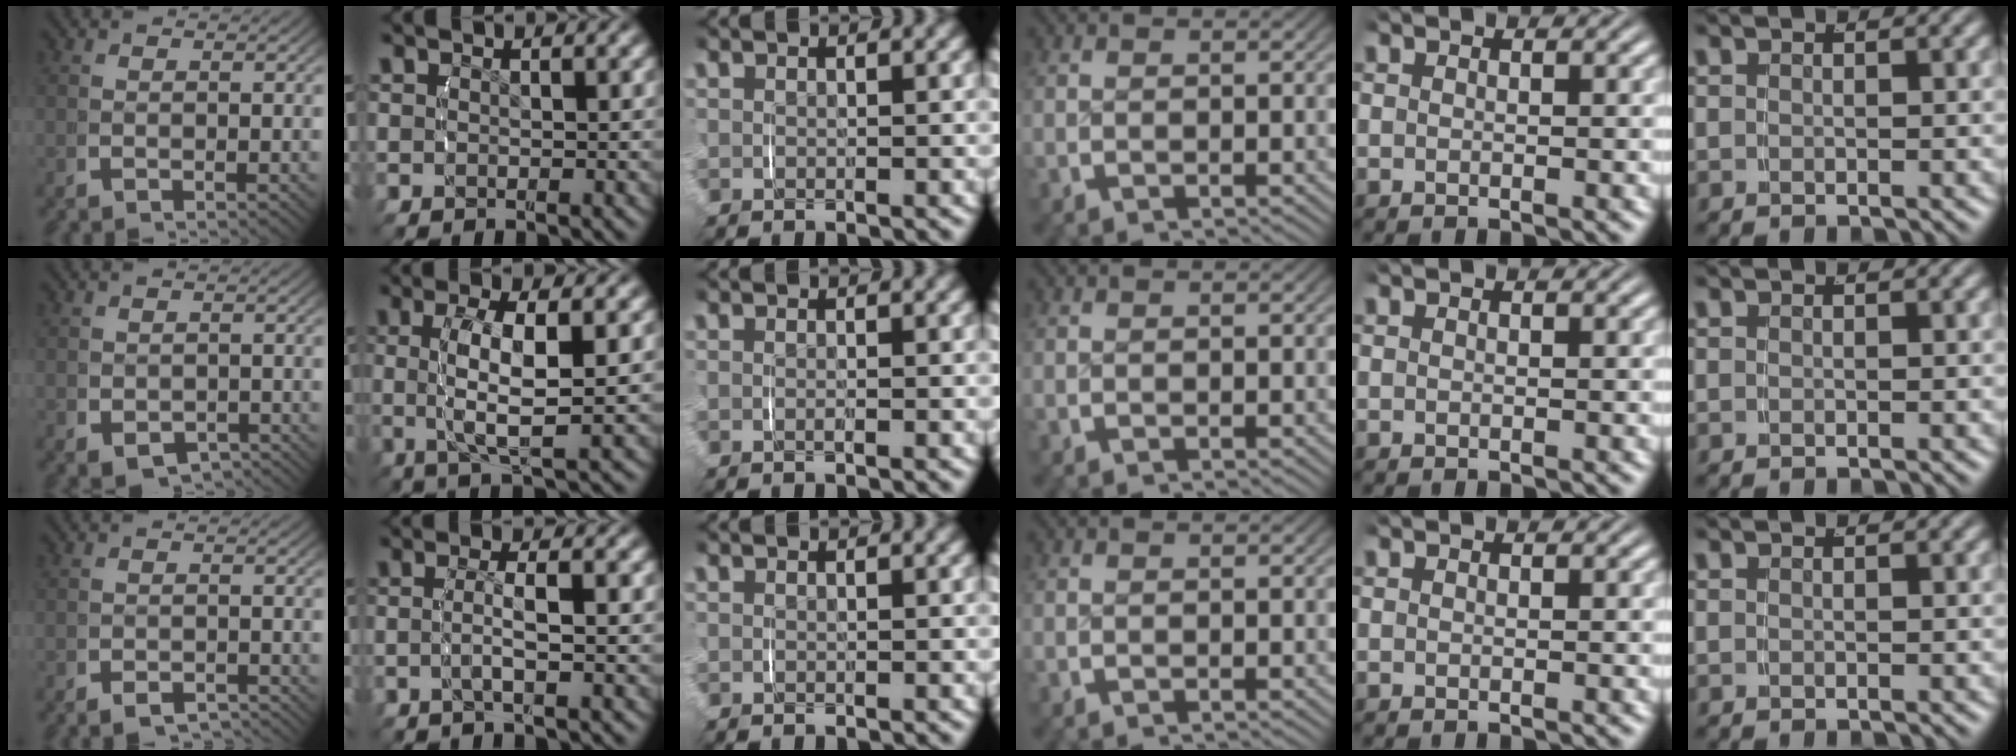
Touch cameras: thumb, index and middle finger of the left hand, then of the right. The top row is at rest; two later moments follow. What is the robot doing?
{"motion": "lift_and_place", "object": "toothpaste"}